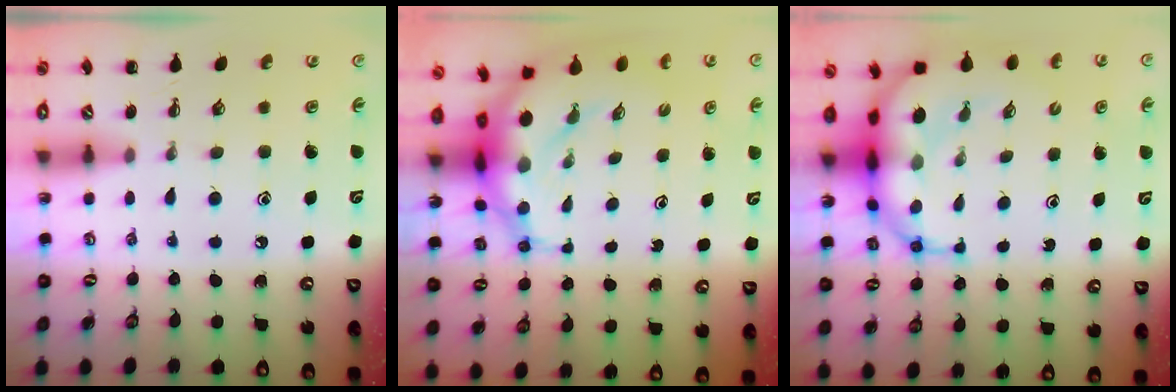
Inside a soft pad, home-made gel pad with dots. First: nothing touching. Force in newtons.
{"total": 10.3, "press": 10.0, "slide": 2.7}
{"total": 12.0, "press": 11.5, "slide": 3.5}